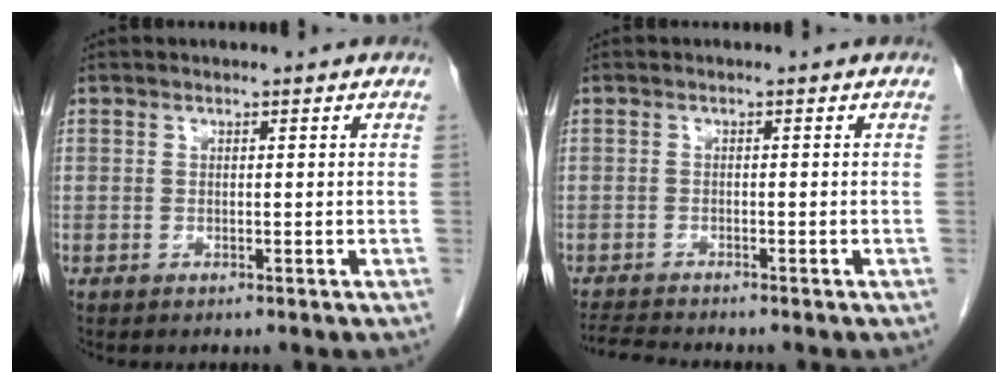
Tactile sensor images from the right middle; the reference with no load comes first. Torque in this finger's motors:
{"motor_torque": [-0.24, -0.09, -0.04, -0.01]}